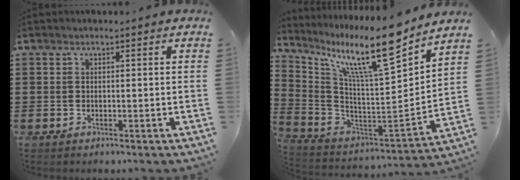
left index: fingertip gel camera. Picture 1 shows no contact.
{"total": 14.8, "force": [10.9, 1.6, 9.9], "torque": [-0.201, -0.077, 0.173]}